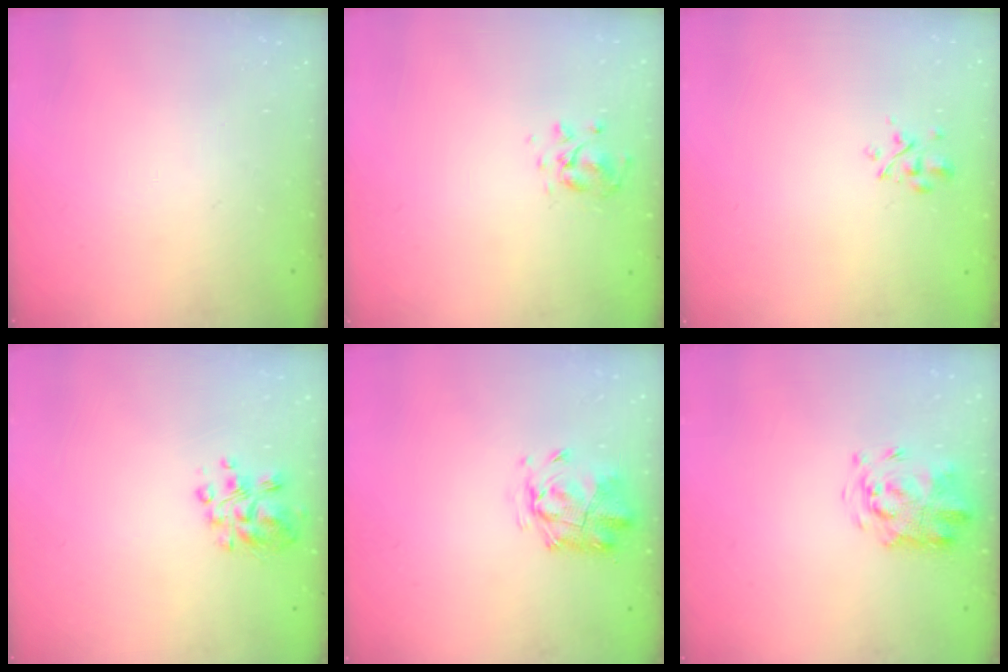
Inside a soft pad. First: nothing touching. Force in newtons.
{"total": 4.2, "press": 4.0, "slide": 1.2}
{"total": 2.3, "press": 2.2, "slide": 0.9}
{"total": 7.1, "press": 6.9, "slide": 1.6}
{"total": 2.6, "press": 2.4, "slide": 0.8}
{"total": 4.0, "press": 3.9, "slide": 0.9}